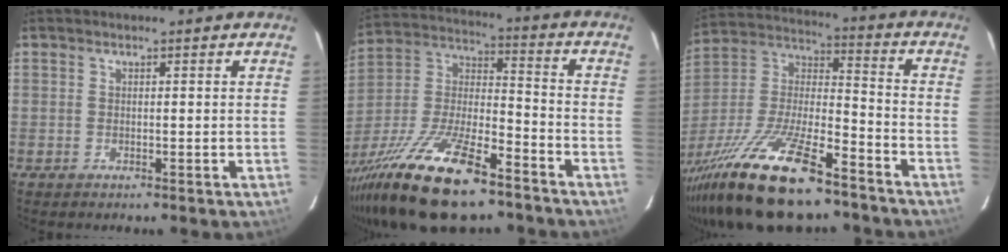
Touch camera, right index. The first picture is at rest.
{"total": 23.1, "force": [-16.2, 5.7, 15.5], "torque": [-0.324, -0.029, -0.294]}
{"total": 24.6, "force": [-17.8, 5.4, 16.2], "torque": [-0.342, -0.036, -0.320]}